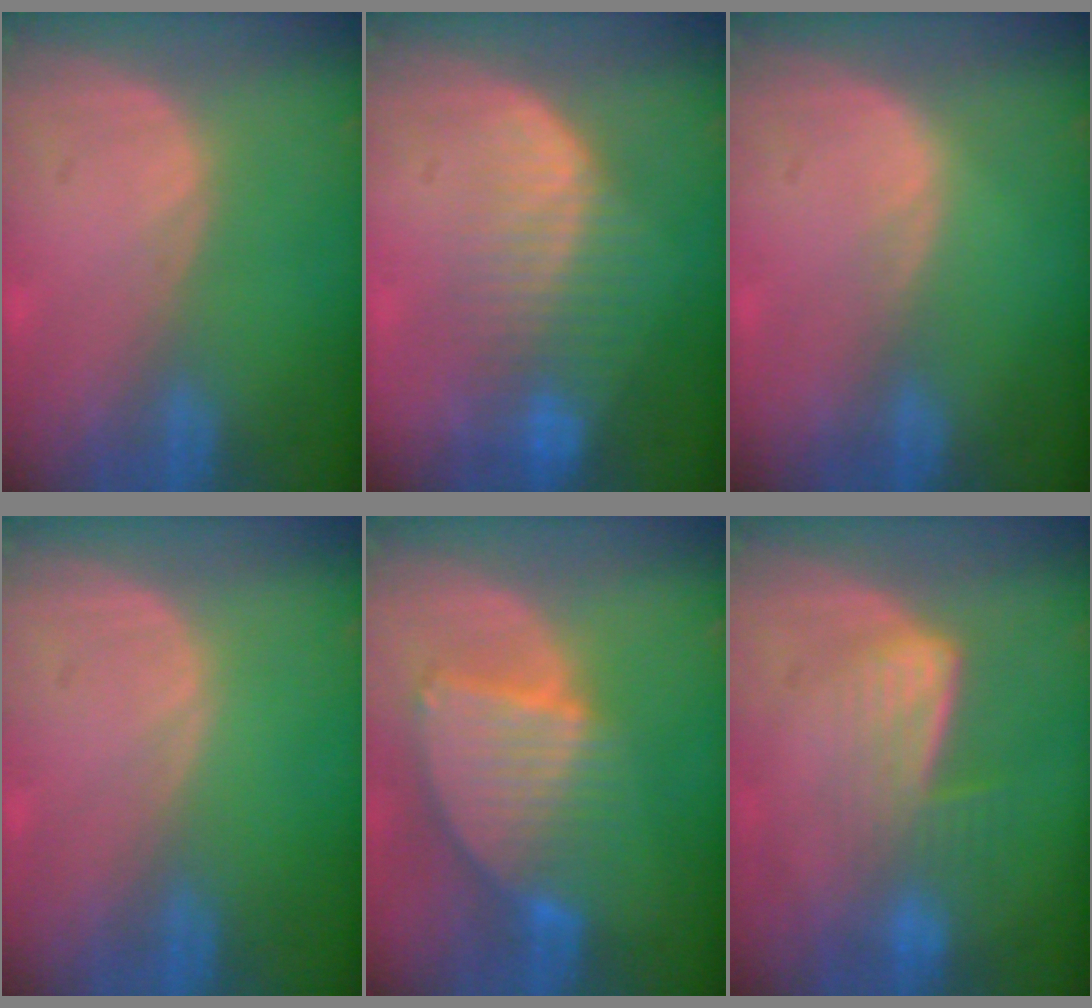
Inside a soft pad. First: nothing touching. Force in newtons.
{"total": 8.5, "press": 7.2, "slide": 4.6}
{"total": 0.8, "press": 0.5, "slide": 0.7}
{"total": 0.0}
{"total": 8.6, "press": 7.5, "slide": 4.2}
{"total": 7.2, "press": 6.0, "slide": 4.0}